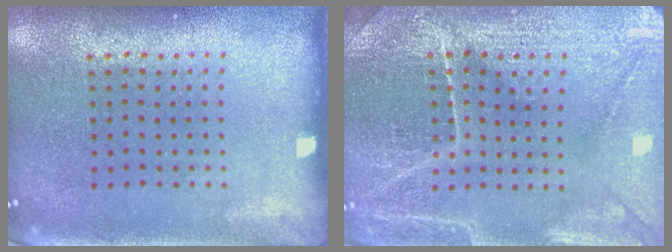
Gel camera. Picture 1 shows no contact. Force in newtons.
{"total": 4.3, "press": 4.2, "slide": 1.1}